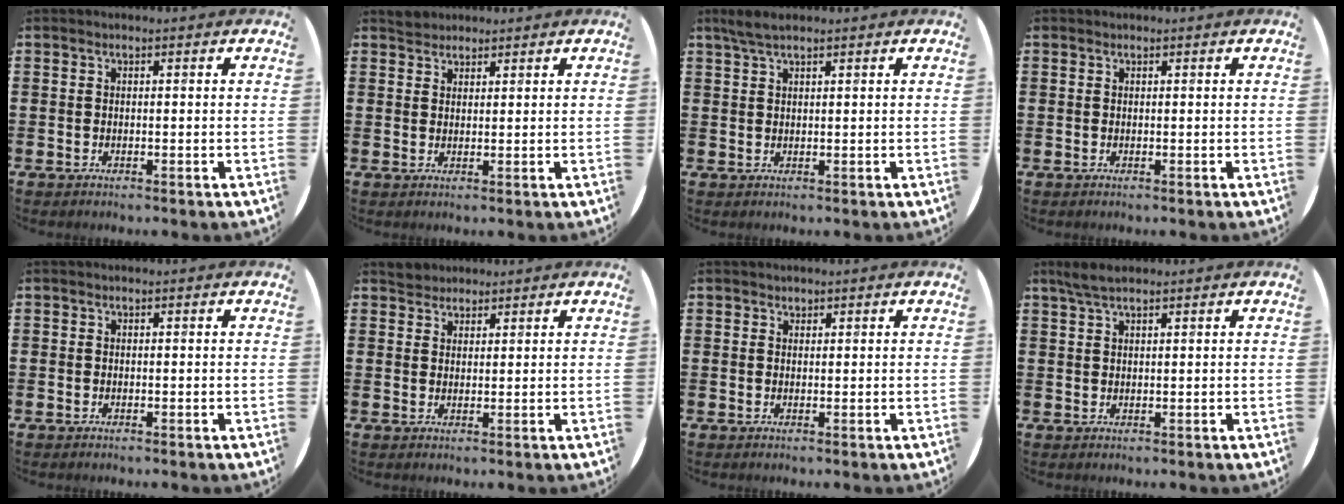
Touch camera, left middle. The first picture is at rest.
{"total": 1.8, "force": [1.7, 0.6, -0.2], "torque": [0.008, 0.000, 0.032]}
{"total": 2.5, "force": [1.9, 0.4, 1.6], "torque": [-0.034, 0.004, 0.034]}
{"total": 0.0}
{"total": 0.0}
{"total": 2.3, "force": [2.1, 0.9, -0.2], "torque": [0.007, 0.003, 0.041]}
{"total": 0.6, "force": [0.5, 0.2, -0.1], "torque": [0.003, 0.004, 0.009]}
{"total": 2.7, "force": [2.0, 0.5, 1.6], "torque": [-0.035, 0.005, 0.036]}